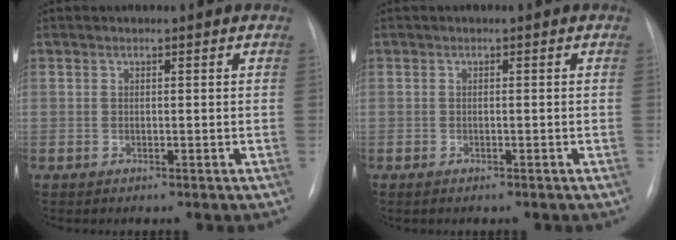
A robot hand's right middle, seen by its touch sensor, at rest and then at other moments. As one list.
[{"total": 1.0, "force": [-0.8, 0.3, 0.5], "torque": [-0.013, -0.002, -0.009]}]